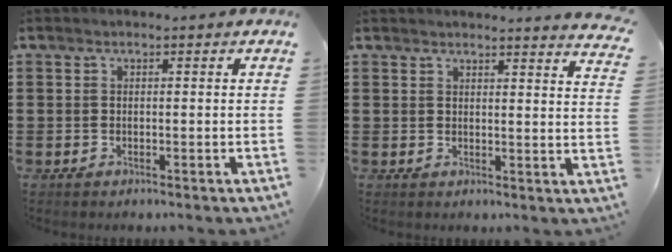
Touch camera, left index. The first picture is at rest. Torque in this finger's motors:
{"motor_torque": [0.37, -0.68, 0.01, 0.03]}